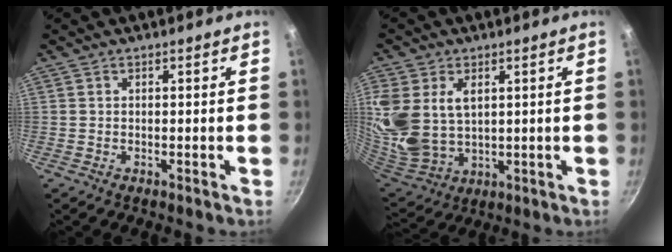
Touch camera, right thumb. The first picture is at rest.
{"total": 17.6, "force": [4.5, 12.3, 11.7], "torque": [-0.265, -0.014, 0.104]}